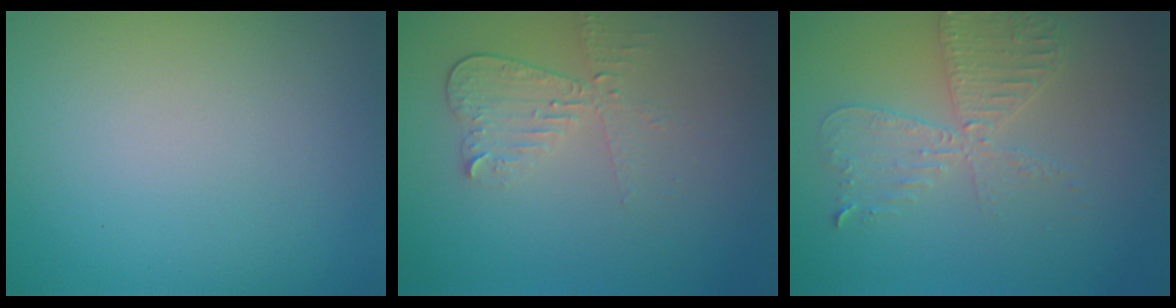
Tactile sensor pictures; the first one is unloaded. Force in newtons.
{"total": 2.3, "press": 2.1, "slide": 0.8}
{"total": 3.8, "press": 3.3, "slide": 1.9}